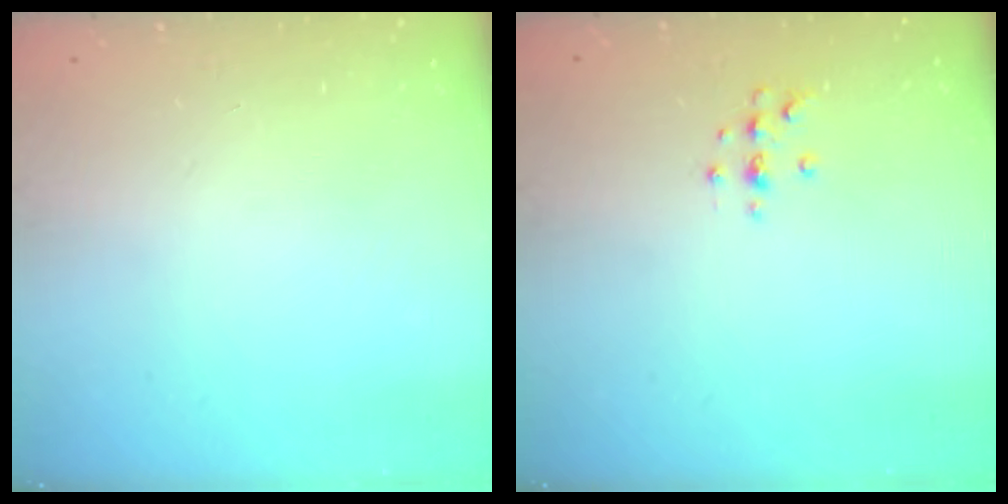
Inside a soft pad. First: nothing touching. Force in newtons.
{"total": 4.3, "press": 4.2, "slide": 1.0}